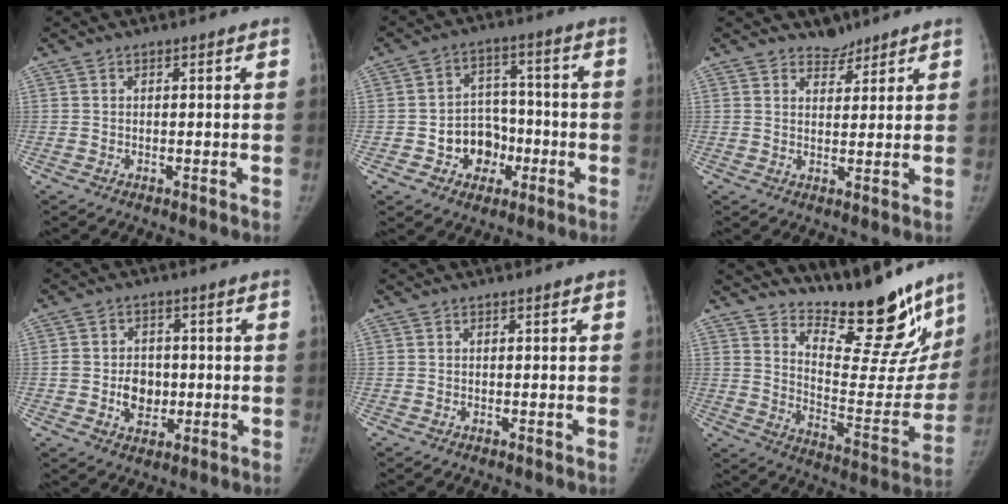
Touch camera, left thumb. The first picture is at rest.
{"total": 9.5, "force": [-3.2, 7.9, 4.4], "torque": [-0.020, 0.036, -0.046]}
{"total": 3.1, "force": [2.7, 1.6, 0.1], "torque": [0.019, -0.020, 0.039]}
{"total": 6.7, "force": [-0.8, 5.5, 3.8], "torque": [-0.032, 0.007, -0.011]}
{"total": 0.0}
{"total": 20.8, "force": [17.6, 5.9, 9.3], "torque": [-0.081, -0.137, 0.256]}